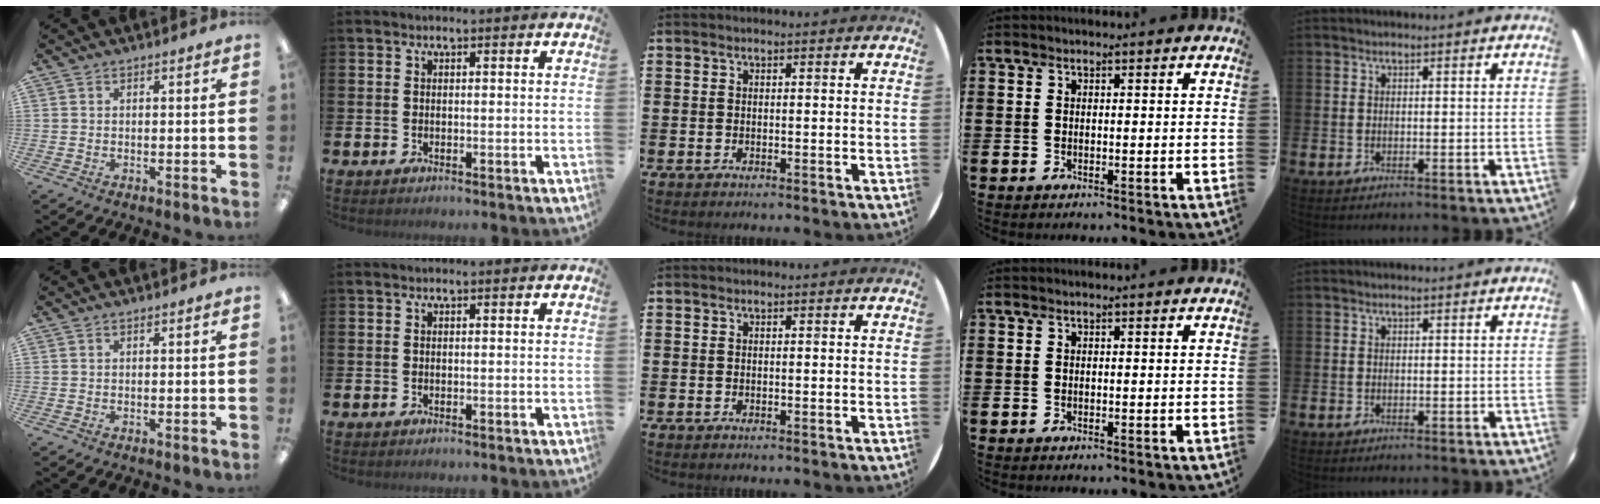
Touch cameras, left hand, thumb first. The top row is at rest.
{}